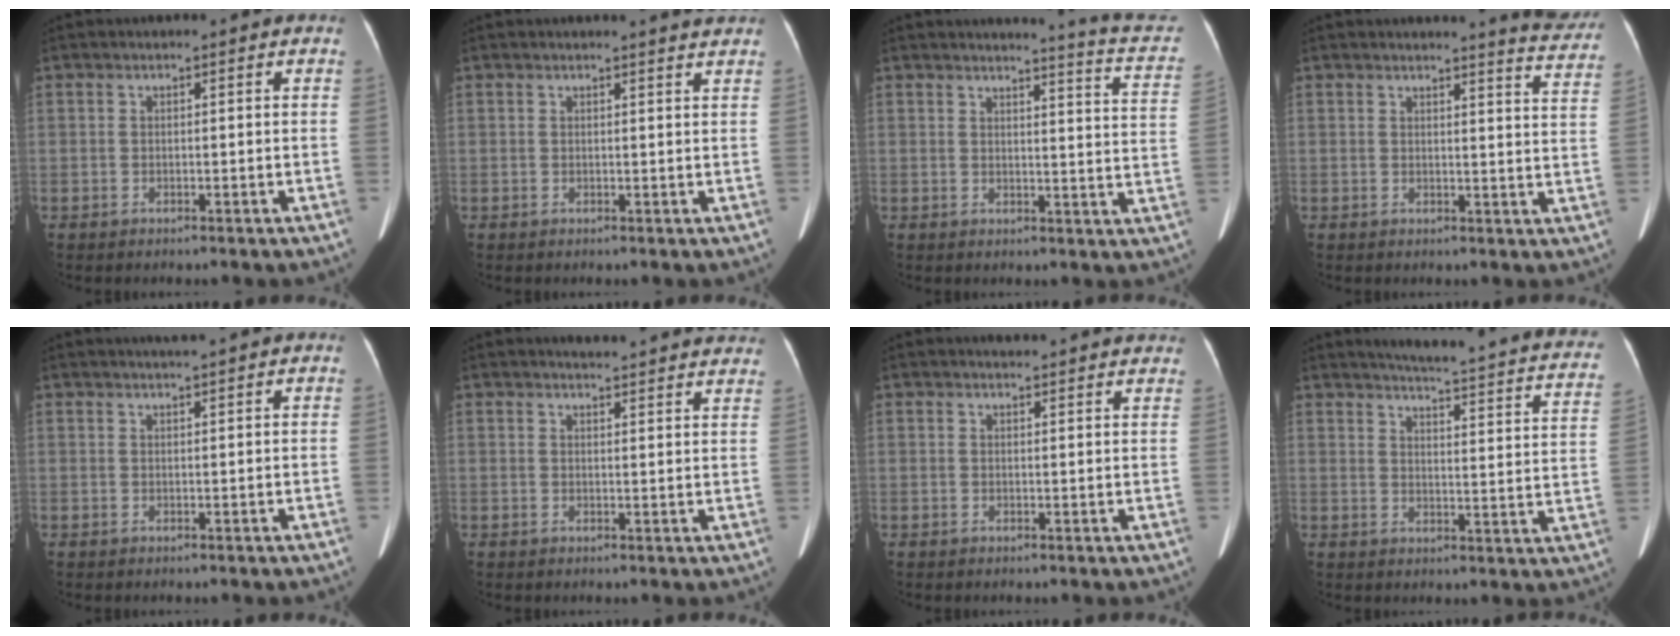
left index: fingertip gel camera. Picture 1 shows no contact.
{"total": 2.6, "force": [2.5, -0.4, 0.6], "torque": [-0.014, -0.006, 0.022]}
{"total": 11.5, "force": [11.2, -0.6, 2.8], "torque": [-0.026, -0.079, 0.100]}
{"total": 8.0, "force": [7.9, -0.1, 1.4], "torque": [-0.009, -0.053, 0.066]}
{"total": 2.9, "force": [2.6, -0.4, 1.2], "torque": [-0.016, 0.014, 0.040]}
{"total": 14.7, "force": [14.0, 1.5, 4.2], "torque": [-0.041, -0.011, 0.153]}
{"total": 9.5, "force": [9.0, 1.1, 2.7], "torque": [-0.023, 0.013, 0.089]}
{"total": 21.6, "force": [18.5, 2.5, 10.7], "torque": [-0.134, -0.045, 0.200]}